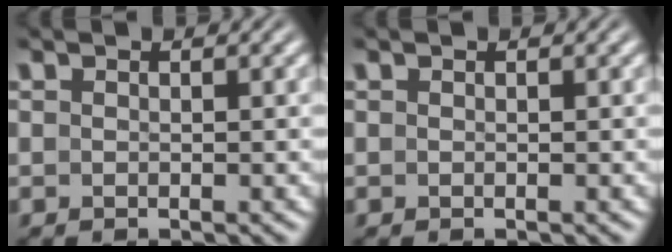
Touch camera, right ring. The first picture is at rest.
{"total": 0.0}